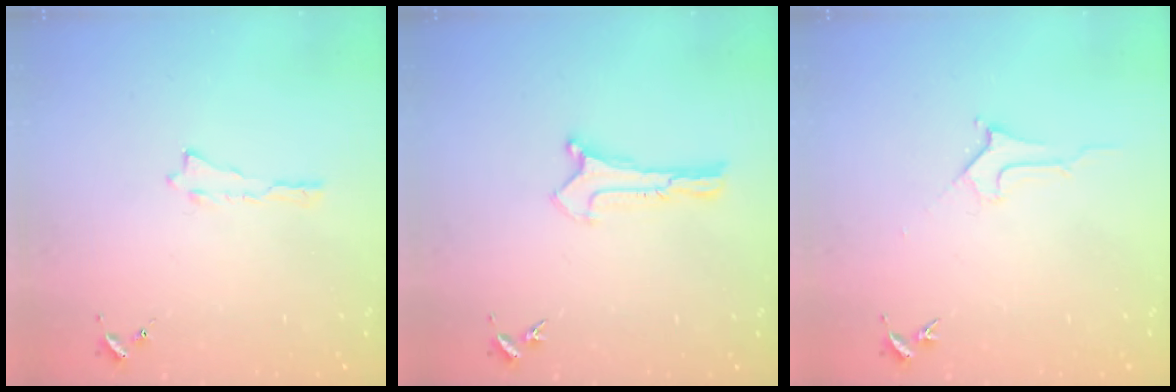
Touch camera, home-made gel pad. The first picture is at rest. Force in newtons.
{"total": 0.0}
{"total": 2.8, "press": 2.8, "slide": 0.4}